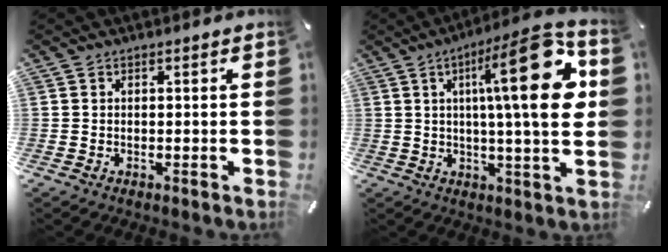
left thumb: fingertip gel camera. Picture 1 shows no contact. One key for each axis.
{"total": 24.0, "fx": 5.5, "fy": 5.2, "fz": 22.8, "tx": -0.331, "ty": -0.025, "tz": 0.070}